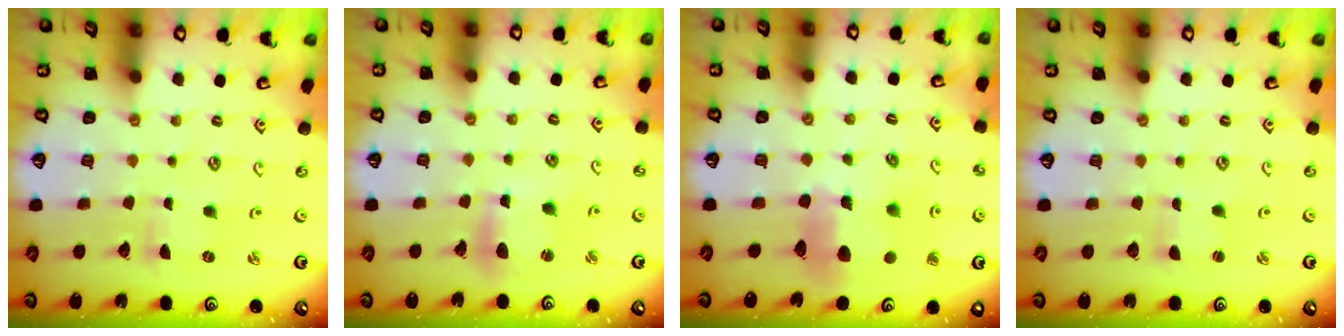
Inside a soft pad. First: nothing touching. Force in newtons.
{"total": 10.4, "press": 10.3, "slide": 1.4}
{"total": 11.0, "press": 10.9, "slide": 1.4}
{"total": 1.0, "press": 1.0, "slide": 0.0}